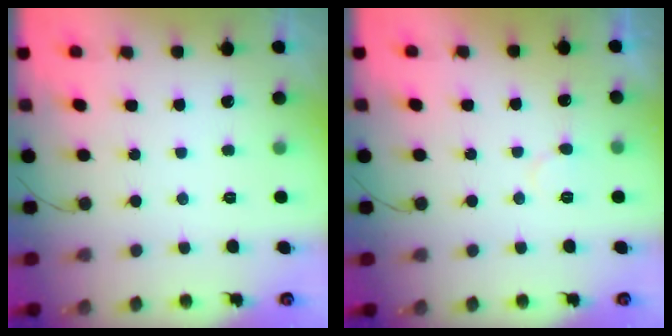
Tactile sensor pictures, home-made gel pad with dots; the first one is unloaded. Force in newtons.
{"total": 6.0, "press": 6.0, "slide": 0.3}